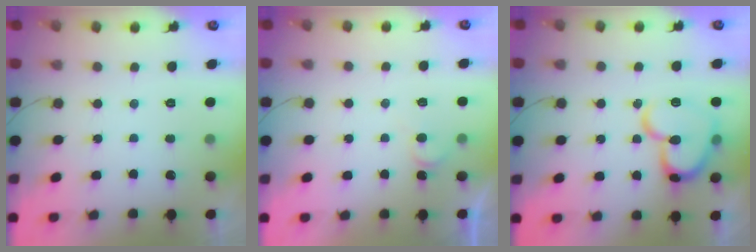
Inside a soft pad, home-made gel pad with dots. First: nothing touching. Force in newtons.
{"total": 4.4, "press": 4.3, "slide": 0.3}
{"total": 16.5, "press": 16.4, "slide": 2.0}